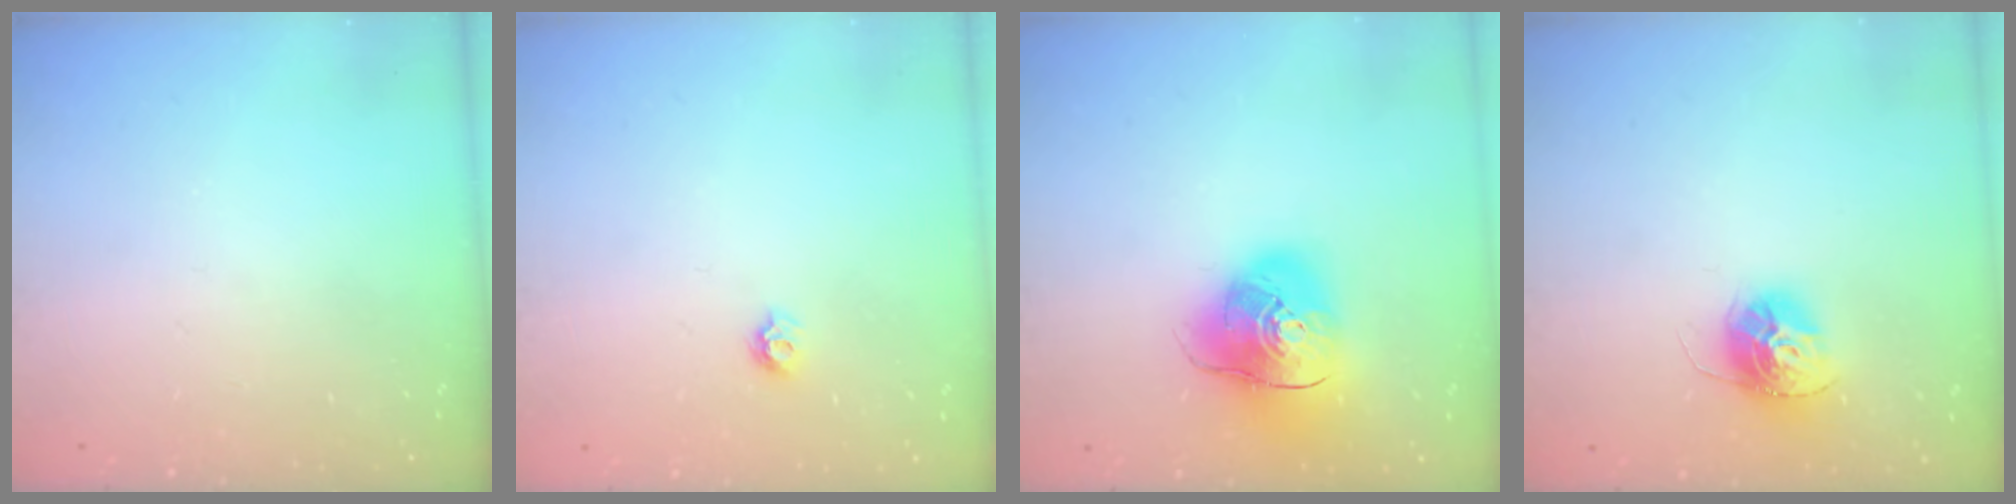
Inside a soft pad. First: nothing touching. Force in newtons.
{"total": 5.9, "press": 5.8, "slide": 0.7}
{"total": 14.0, "press": 13.8, "slide": 2.4}
{"total": 13.4, "press": 13.4, "slide": 1.2}